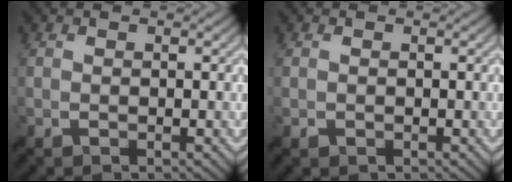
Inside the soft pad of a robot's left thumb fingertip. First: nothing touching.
{"total": 0.6, "force": [-0.4, 0.5, 0.0], "torque": [0.002, -0.006, -0.006]}